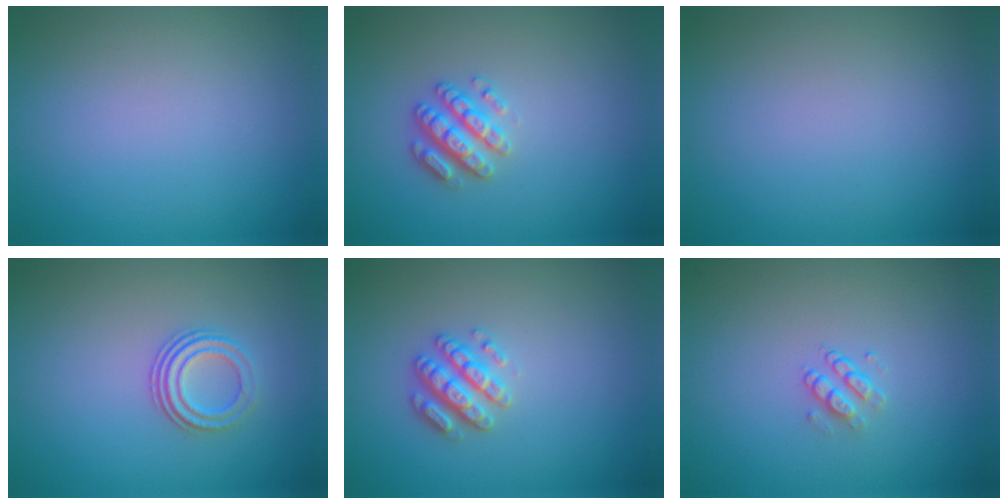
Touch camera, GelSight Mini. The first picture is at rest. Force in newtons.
{"total": 2.8, "press": 2.7, "slide": 0.6}
{"total": 0.0}
{"total": 2.8, "press": 2.1, "slide": 1.9}
{"total": 2.8, "press": 2.7, "slide": 0.6}
{"total": 1.4, "press": 1.0, "slide": 1.0}